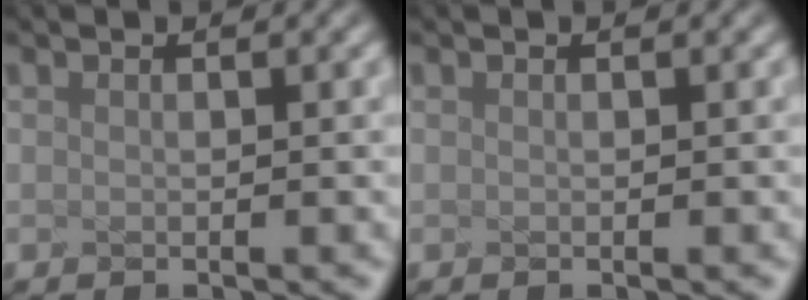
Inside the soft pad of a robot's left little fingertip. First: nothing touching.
{"total": 0.0}